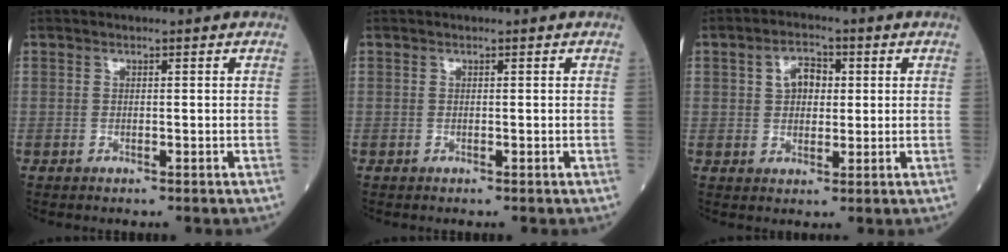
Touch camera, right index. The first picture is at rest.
{"total": 0.0}
{"total": 4.6, "force": [1.0, 3.2, 3.3], "torque": [-0.053, 0.013, 0.016]}